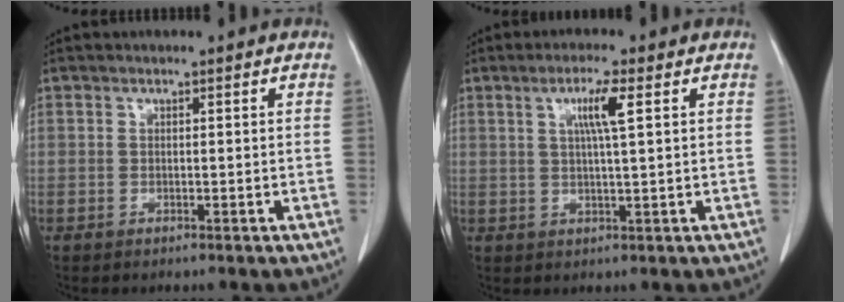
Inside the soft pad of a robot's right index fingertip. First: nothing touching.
{"total": 4.6, "force": [1.6, -0.3, 4.3], "torque": [-0.078, 0.000, 0.027]}